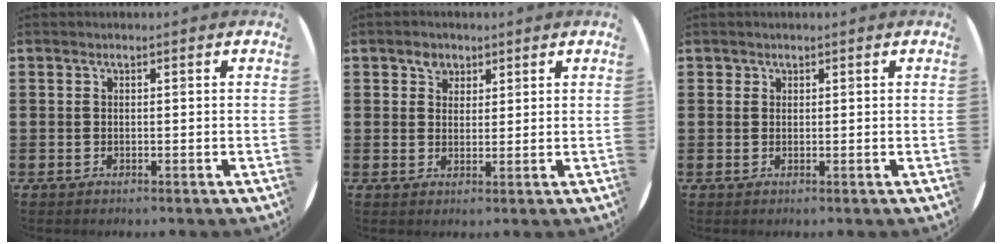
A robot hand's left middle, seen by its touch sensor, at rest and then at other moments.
{"total": 2.4, "force": [1.8, 1.6, 0.3], "torque": [0.008, -0.003, 0.031]}
{"total": 0.6, "force": [0.5, 0.4, -0.1], "torque": [0.009, 0.000, 0.008]}